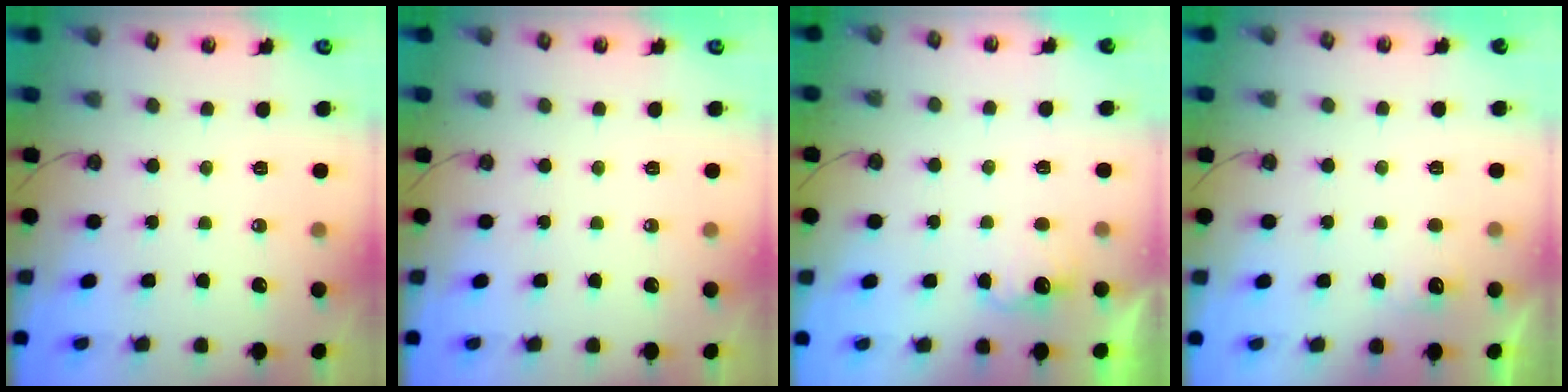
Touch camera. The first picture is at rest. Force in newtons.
{"total": 0.0}
{"total": 4.2, "press": 4.1, "slide": 1.0}
{"total": 2.9, "press": 2.7, "slide": 0.9}